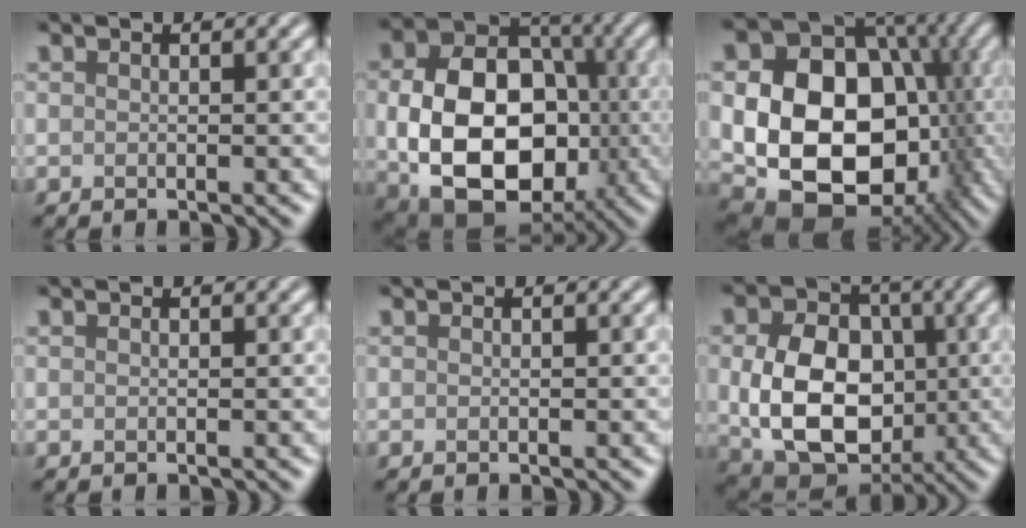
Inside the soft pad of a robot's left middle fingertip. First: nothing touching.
{"total": 13.9, "force": [-1.8, 10.0, 9.5], "torque": [-0.167, -0.026, -0.029]}
{"total": 18.4, "force": [-1.7, 14.1, 11.7], "torque": [-0.174, -0.026, -0.011]}
{"total": 0.0}
{"total": 0.0}
{"total": 11.0, "force": [-0.4, 8.2, 7.4], "torque": [-0.143, -0.017, -0.003]}